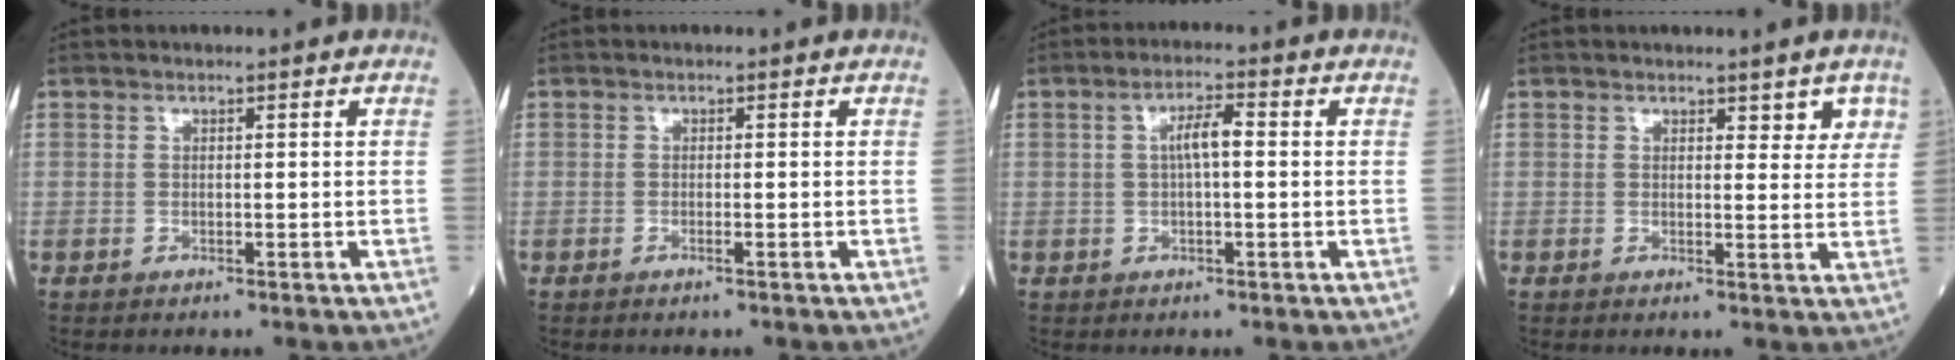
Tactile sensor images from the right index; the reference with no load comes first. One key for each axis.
{"total": 0.6, "fx": -0.4, "fy": 0.0, "fz": 0.5, "tx": -0.011, "ty": -0.001, "tz": -0.005}
{"total": 3.7, "fx": 0.3, "fy": 0.7, "fz": 3.6, "tx": -0.066, "ty": 0.011, "tz": 0.004}
{"total": 3.4, "fx": 2.2, "fy": 1.7, "fz": 2.0, "tx": -0.007, "ty": -0.004, "tz": 0.024}